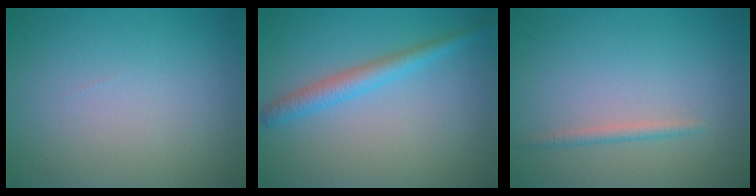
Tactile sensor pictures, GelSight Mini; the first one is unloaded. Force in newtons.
{"total": 2.6, "press": 2.6, "slide": 0.2}
{"total": 1.1, "press": 1.1, "slide": 0.0}